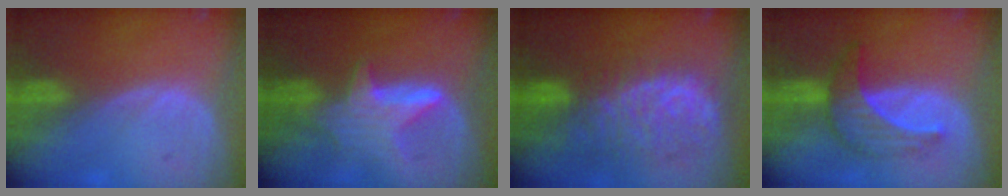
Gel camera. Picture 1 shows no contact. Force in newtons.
{"total": 6.1, "press": 6.1, "slide": 0.1}
{"total": 11.4, "press": 9.7, "slide": 5.9}
{"total": 6.9, "press": 6.6, "slide": 2.0}